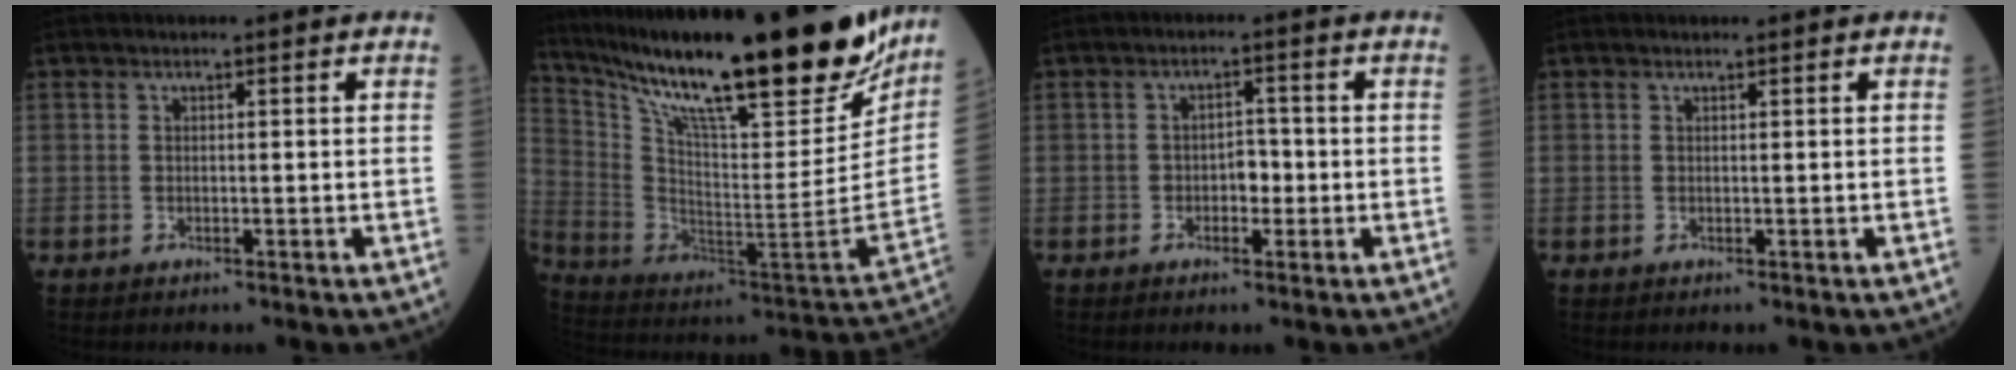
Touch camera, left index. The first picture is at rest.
{"total": 33.8, "force": [25.8, 5.2, 21.1], "torque": [-0.369, -0.053, 0.391]}
{"total": 2.6, "force": [-0.7, 1.6, 2.0], "torque": [-0.026, 0.007, -0.013]}
{"total": 0.0}